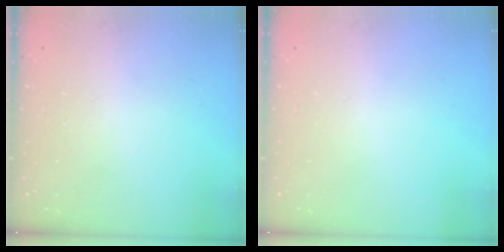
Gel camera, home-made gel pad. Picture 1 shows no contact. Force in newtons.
{"total": 0.0}